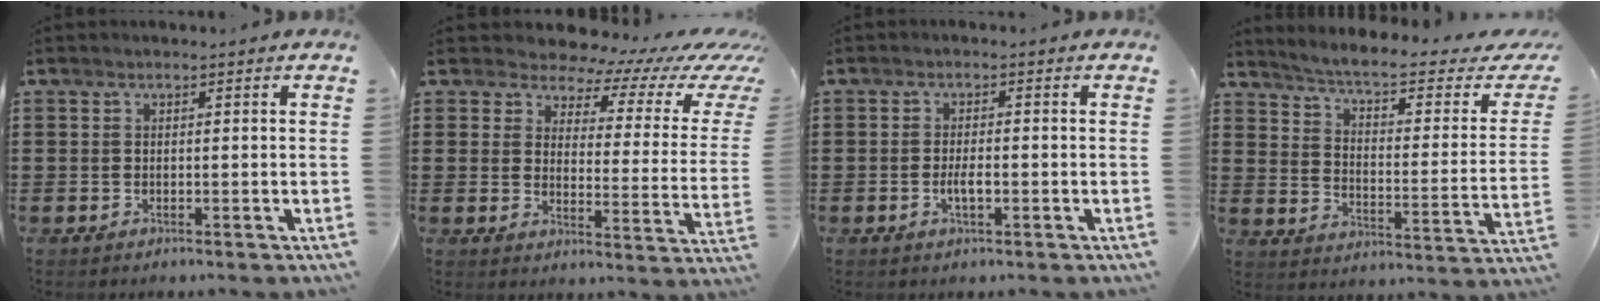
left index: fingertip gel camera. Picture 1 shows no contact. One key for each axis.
{"total": 5.6, "fx": 4.9, "fy": 2.1, "fz": 1.5, "tx": -0.042, "ty": -0.039, "tz": 0.080}
{"total": 2.6, "fx": -0.8, "fy": 0.8, "fz": 2.3, "tx": -0.049, "ty": -0.002, "tz": -0.015}
{"total": 4.9, "fx": 4.0, "fy": 0.0, "fz": 2.8, "tx": -0.075, "ty": -0.034, "tz": 0.062}